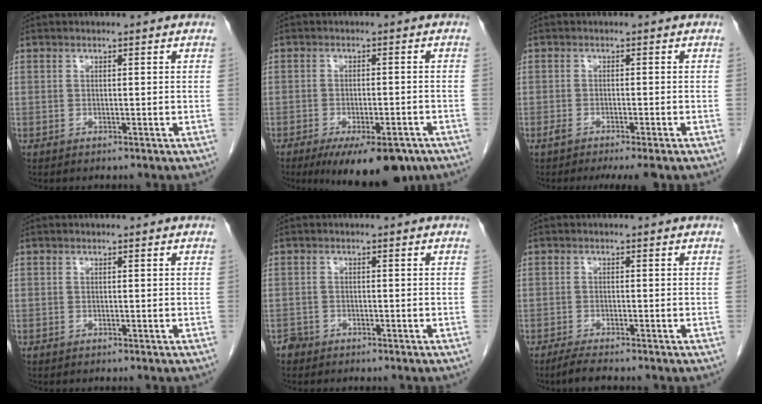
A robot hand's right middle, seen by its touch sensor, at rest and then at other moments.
{"total": 11.4, "force": [-8.1, 3.5, 7.3], "torque": [-0.093, -0.012, -0.115]}
{"total": 5.6, "force": [-4.3, 0.6, 3.5], "torque": [-0.046, -0.007, -0.061]}
{"total": 0.0}
{"total": 1.2, "force": [-1.0, 0.6, -0.1], "torque": [0.000, 0.003, -0.021]}
{"total": 2.8, "force": [-2.4, 0.0, 1.5], "torque": [-0.035, -0.007, -0.043]}